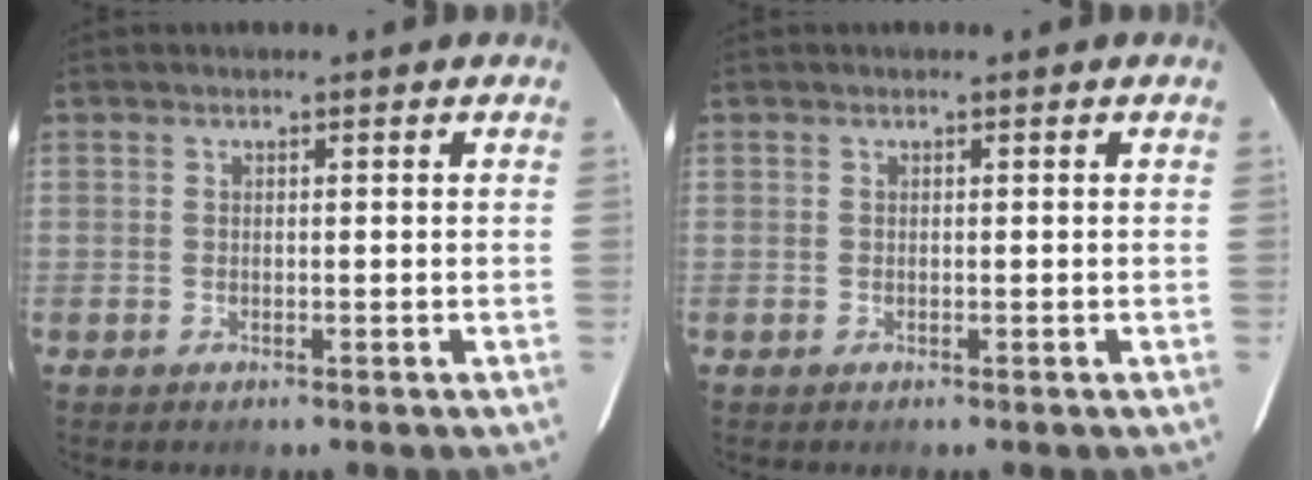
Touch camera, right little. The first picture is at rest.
{"total": 0.0}